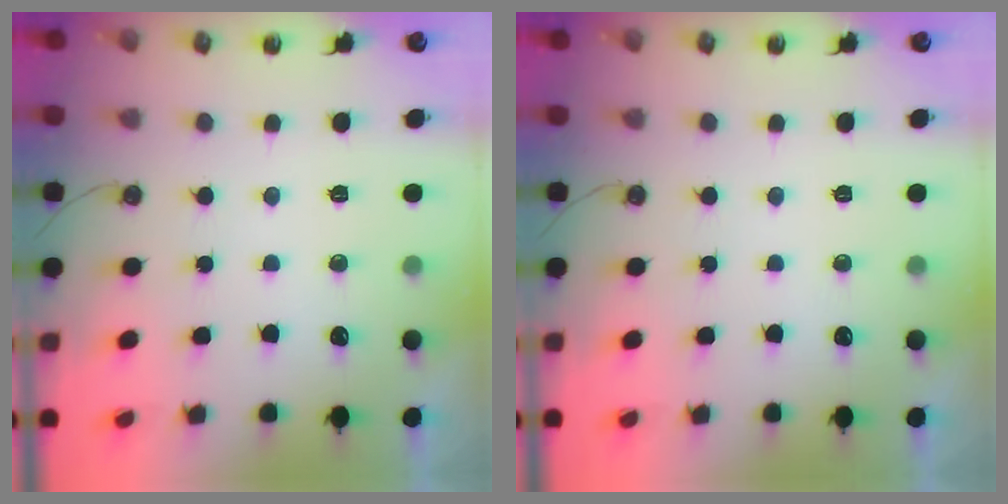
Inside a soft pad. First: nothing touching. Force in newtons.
{"total": 0.0}